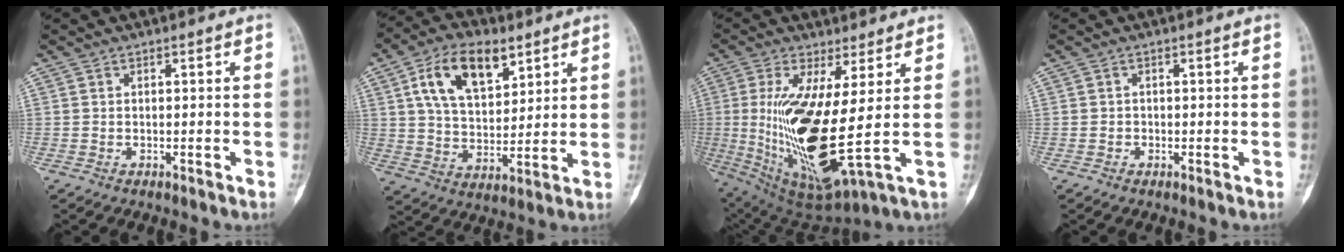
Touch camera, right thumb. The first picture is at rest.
{"total": 14.6, "force": [6.9, 8.1, 10.0], "torque": [-0.150, -0.018, 0.126]}
{"total": 19.6, "force": [0.5, 5.0, 18.9], "torque": [-0.395, -0.038, 0.028]}
{"total": 0.7, "force": [-0.2, 0.6, -0.1], "torque": [0.007, 0.005, -0.006]}